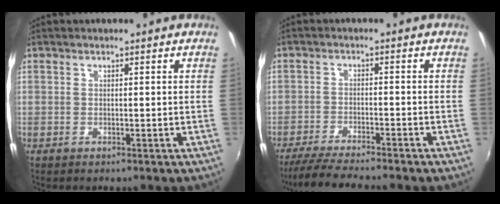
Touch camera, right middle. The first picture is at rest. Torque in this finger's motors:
{"motor_torque": [1.07, -1.07, 0.13, 0.09]}